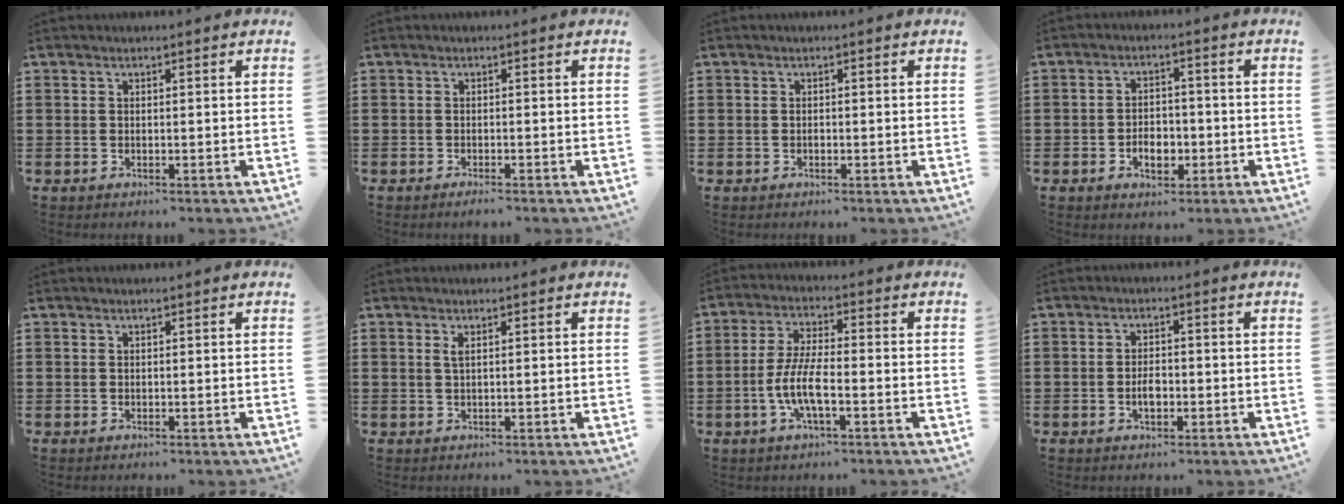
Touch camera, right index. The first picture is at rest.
{"total": 1.0, "force": [-0.9, 0.0, 0.4], "torque": [-0.010, -0.005, -0.017]}
{"total": 0.5, "force": [-0.2, 0.3, 0.4], "torque": [-0.010, -0.001, -0.003]}
{"total": 4.4, "force": [-1.6, 2.8, 3.0], "torque": [-0.048, 0.002, -0.029]}
{"total": 0.0}
{"total": 1.1, "force": [0.4, 0.2, 1.0], "torque": [-0.020, 0.004, 0.006]}
{"total": 6.8, "force": [-2.3, 1.7, 6.1], "torque": [-0.144, -0.014, -0.052]}
{"total": 2.8, "force": [-0.7, 1.3, 2.4], "torque": [-0.045, 0.002, -0.013]}